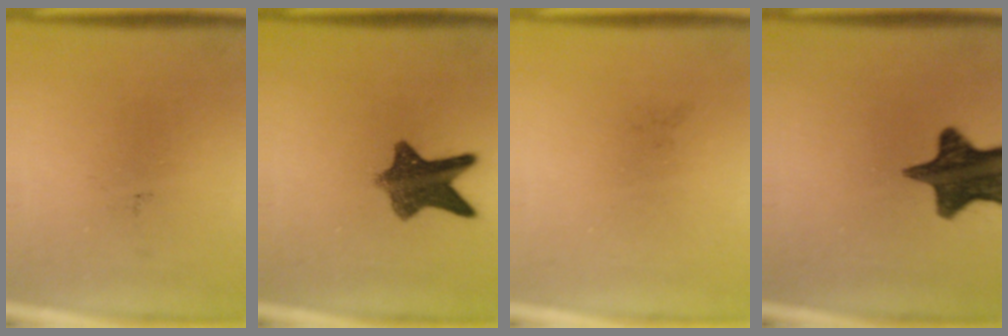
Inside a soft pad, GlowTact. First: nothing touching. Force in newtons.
{"total": 9.2}
{"total": 0.0}
{"total": 13.8}